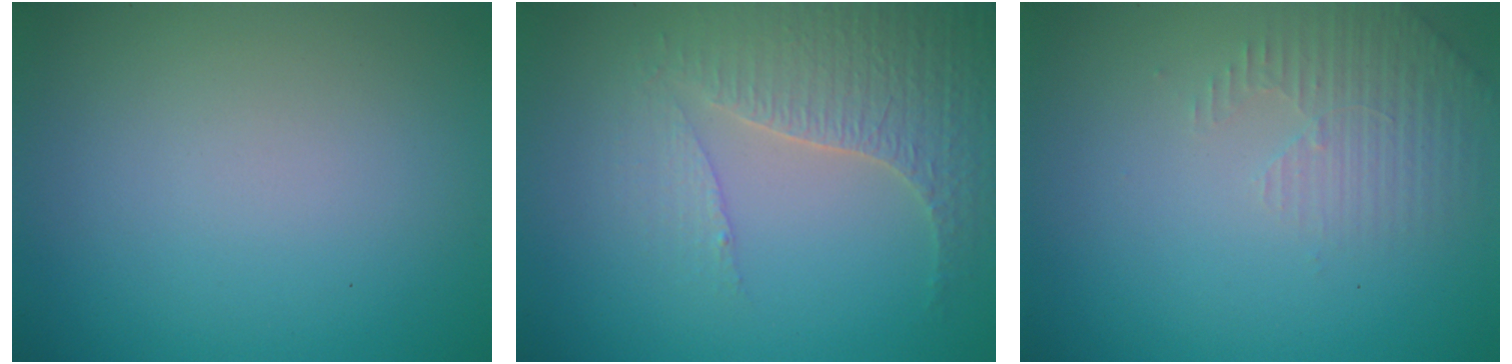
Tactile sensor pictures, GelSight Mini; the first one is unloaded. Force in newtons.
{"total": 3.4, "press": 3.4, "slide": 0.5}
{"total": 2.3, "press": 2.2, "slide": 0.6}